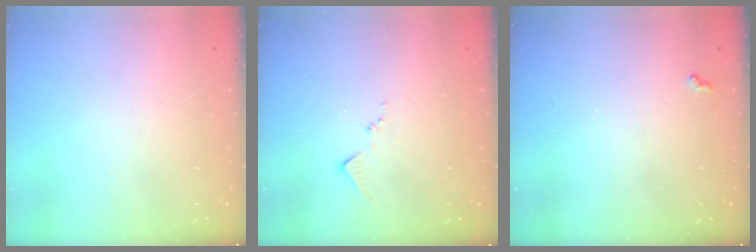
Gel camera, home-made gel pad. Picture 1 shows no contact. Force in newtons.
{"total": 7.8, "press": 7.8, "slide": 0.2}
{"total": 3.9, "press": 3.9, "slide": 0.6}